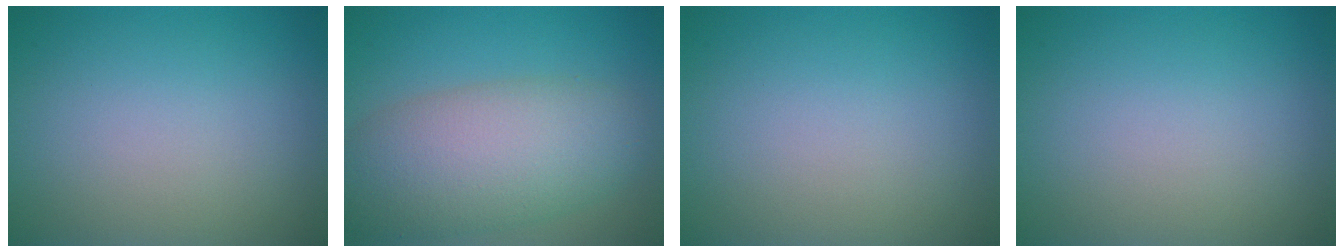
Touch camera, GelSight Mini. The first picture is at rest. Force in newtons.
{"total": 8.1, "press": 8.1, "slide": 0.6}
{"total": 0.0}
{"total": 0.0}